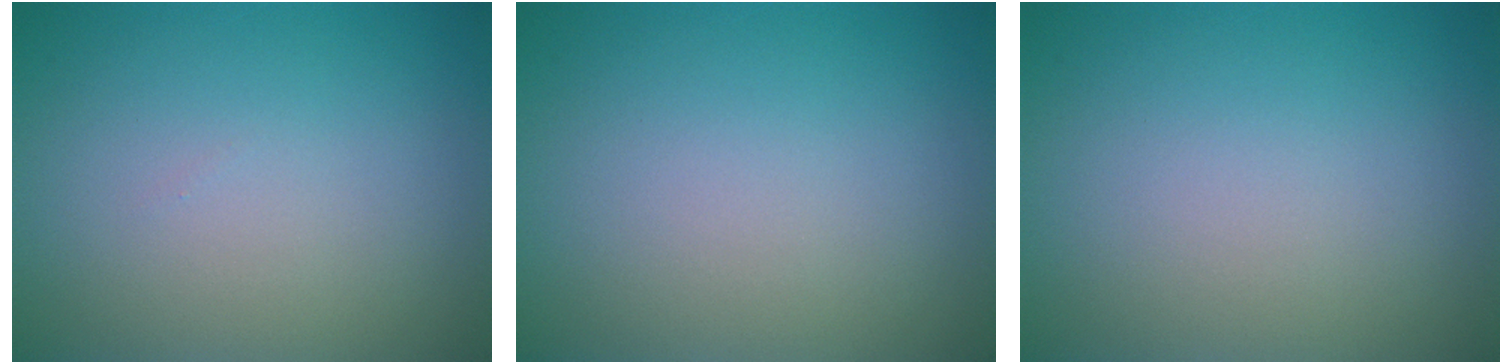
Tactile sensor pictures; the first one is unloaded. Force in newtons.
{"total": 0.0}
{"total": 0.0}